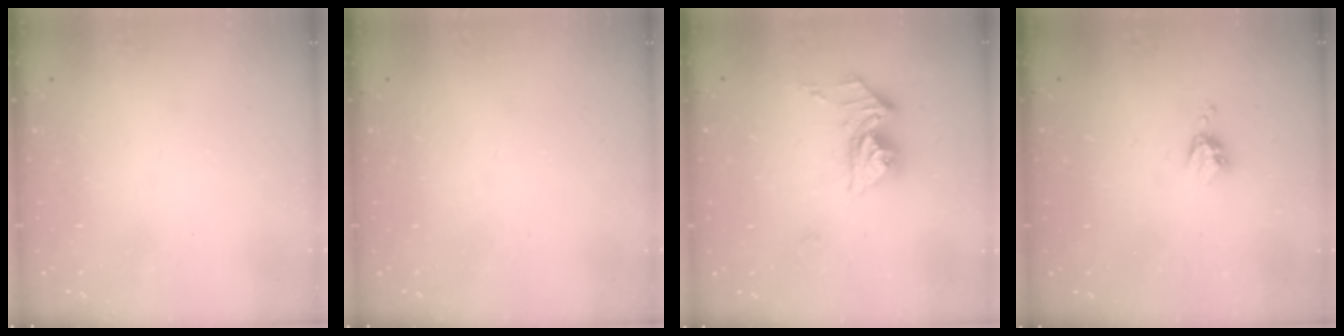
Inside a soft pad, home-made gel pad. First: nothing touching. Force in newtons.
{"total": 0.0}
{"total": 12.3, "press": 12.3, "slide": 1.4}
{"total": 3.6, "press": 3.6, "slide": 0.4}